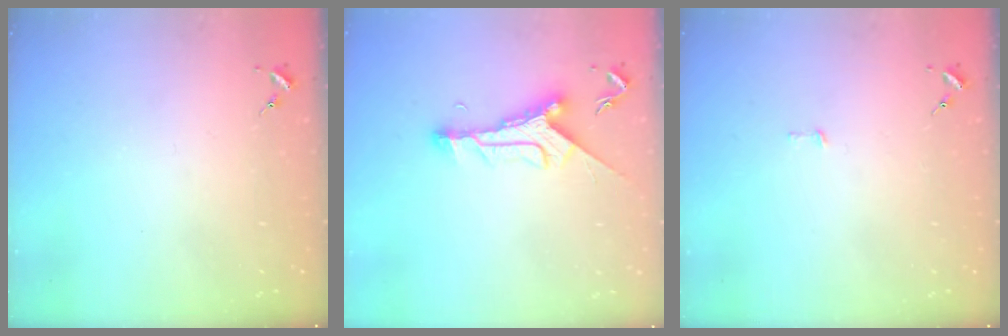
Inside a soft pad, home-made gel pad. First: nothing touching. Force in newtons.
{"total": 9.6, "press": 9.6, "slide": 0.5}
{"total": 1.9, "press": 1.9, "slide": 0.1}